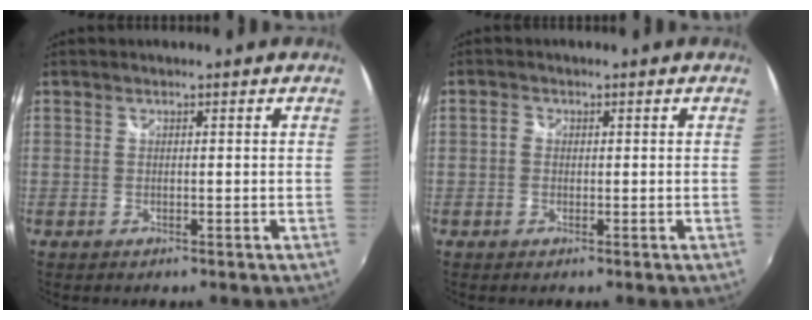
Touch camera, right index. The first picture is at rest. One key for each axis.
{"total": 1.3, "fx": -0.4, "fy": 1.2, "fz": 0.5, "tx": -0.007, "ty": 0.003, "tz": -0.012}